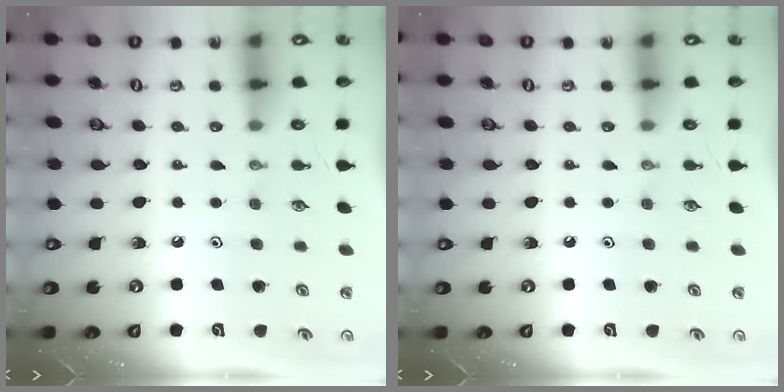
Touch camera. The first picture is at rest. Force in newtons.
{"total": 0.0}